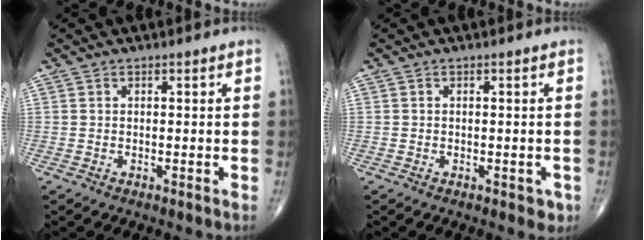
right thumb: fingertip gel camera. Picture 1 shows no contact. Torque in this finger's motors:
{"motor_torque": [0.12, 0.30, -0.09, -0.02, 0.00]}